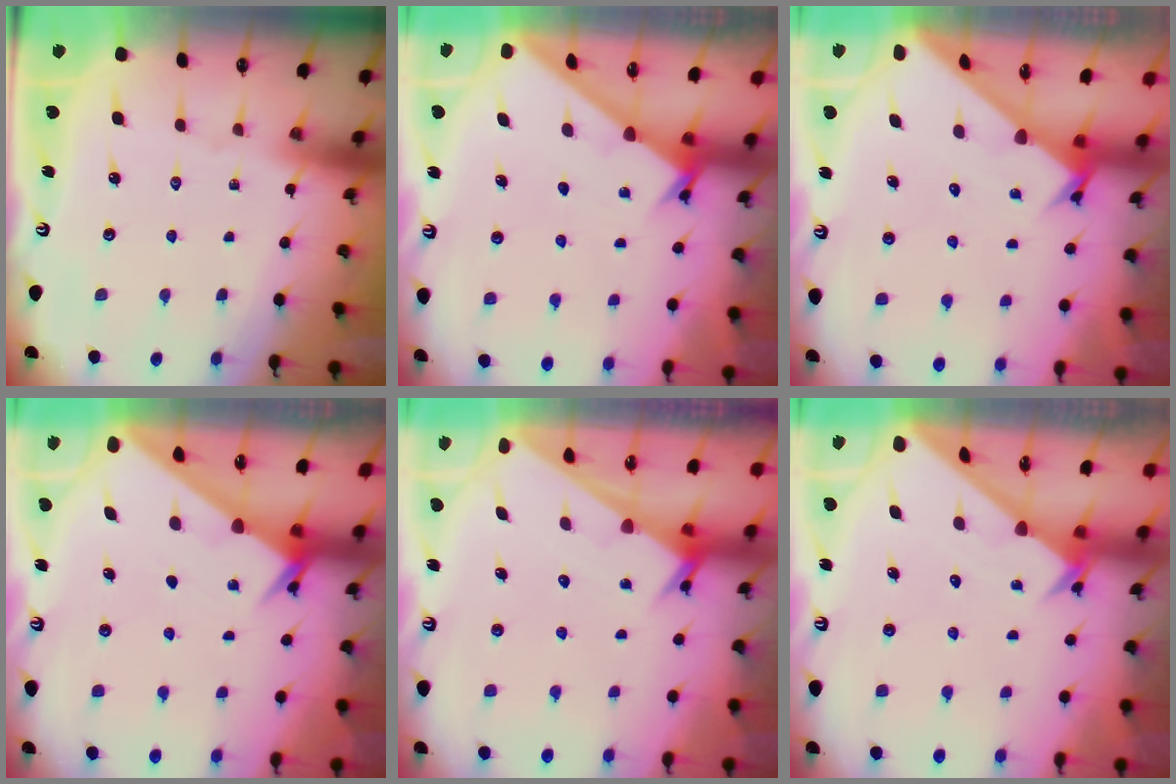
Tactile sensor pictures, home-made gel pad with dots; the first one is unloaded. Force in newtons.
{"total": 2.0, "press": 2.0, "slide": 0.1}
{"total": 2.7, "press": 2.7, "slide": 0.3}
{"total": 2.4, "press": 2.4, "slide": 0.3}
{"total": 2.5, "press": 2.5, "slide": 0.1}
{"total": 2.2, "press": 2.2, "slide": 0.2}